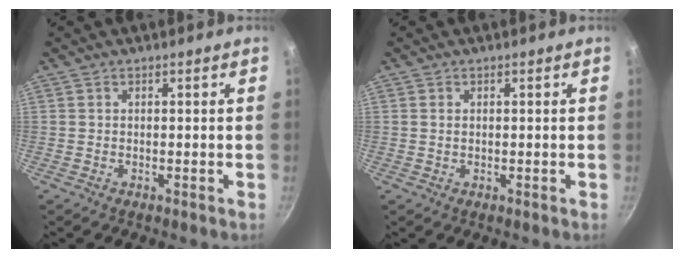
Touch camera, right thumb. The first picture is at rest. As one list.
[{"total": 0.8, "force": [0.2, 0.6, 0.5], "torque": [-0.009, 0.002, 0.004]}]